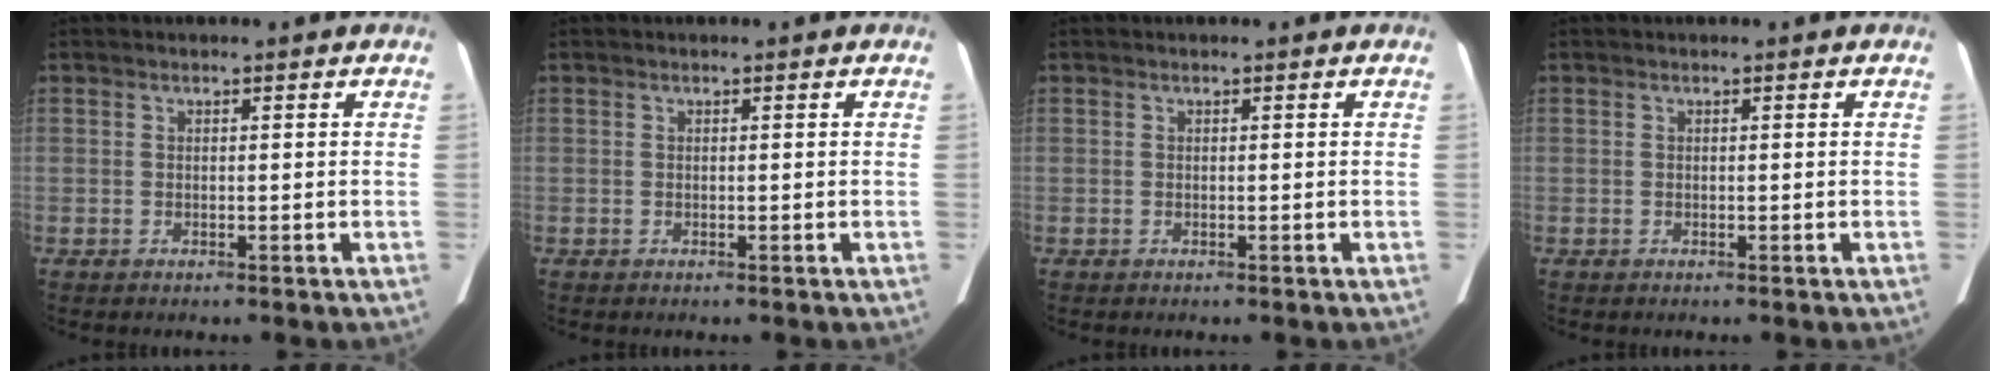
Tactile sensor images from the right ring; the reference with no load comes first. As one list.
[{"total": 0.0}, {"total": 0.0}, {"total": 0.0}]